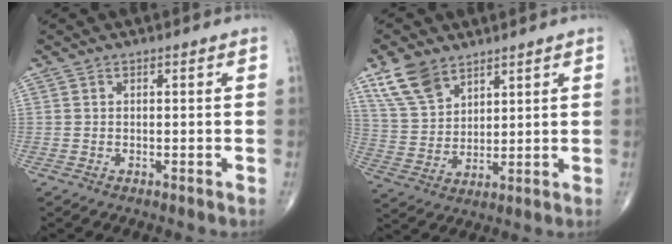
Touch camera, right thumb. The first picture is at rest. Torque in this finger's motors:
{"motor_torque": [-0.74, 0.99, -0.04, 0.23, 0.07]}